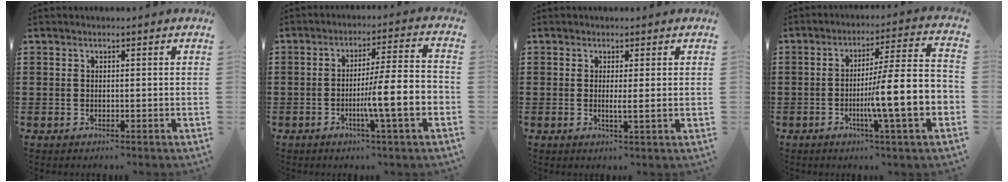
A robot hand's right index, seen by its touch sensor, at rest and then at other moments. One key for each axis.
{"total": 9.2, "fx": -3.1, "fy": 0.2, "fz": 8.6, "tx": -0.135, "ty": -0.007, "tz": -0.057}
{"total": 1.9, "fx": 0.1, "fy": -0.1, "fz": 1.9, "tx": -0.035, "ty": -0.005, "tz": 0.000}
{"total": 12.3, "fx": -3.5, "fy": 0.6, "fz": 11.8, "tx": -0.182, "ty": -0.024, "tz": -0.072}